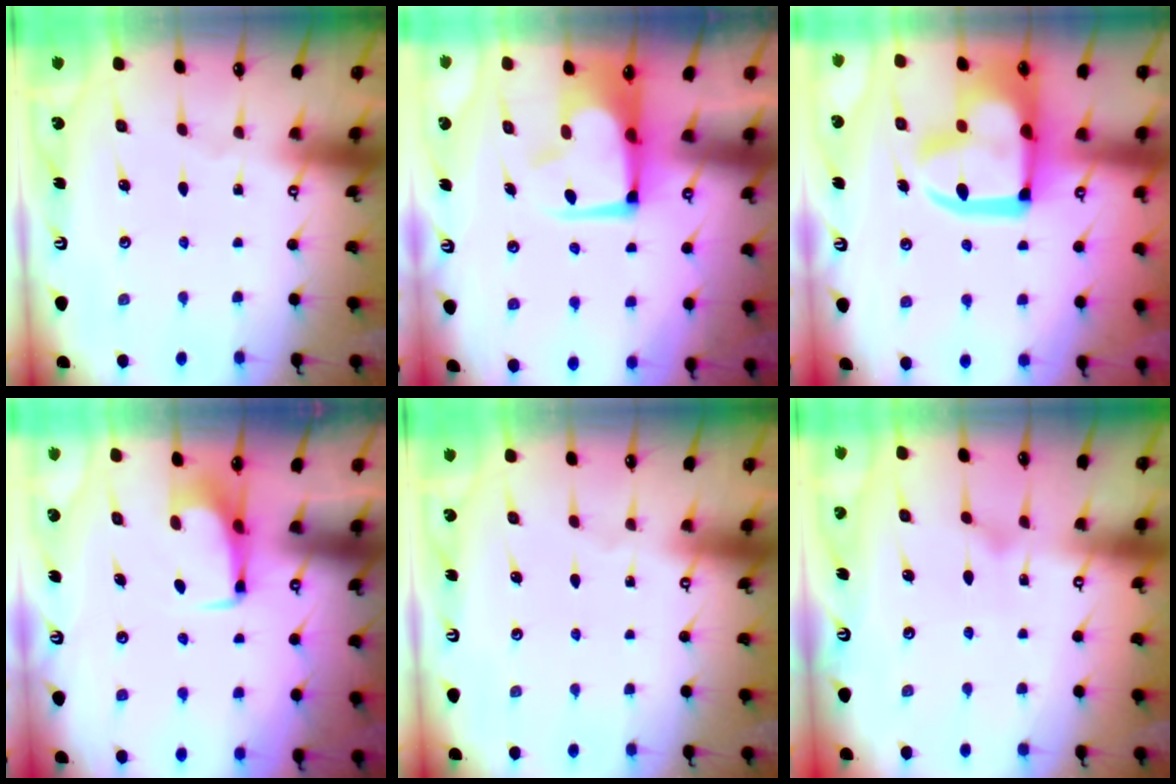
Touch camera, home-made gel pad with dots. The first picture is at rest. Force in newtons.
{"total": 3.4, "press": 3.2, "slide": 1.2}
{"total": 21.1, "press": 21.0, "slide": 2.2}
{"total": 3.0, "press": 3.0, "slide": 0.4}
{"total": 0.0}
{"total": 3.7, "press": 3.7, "slide": 0.5}